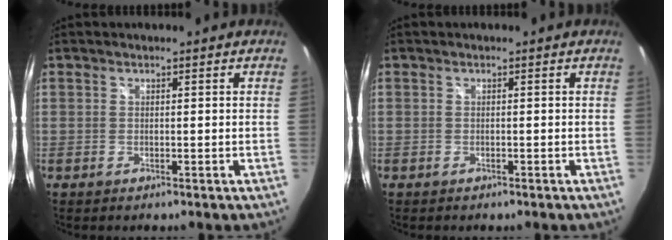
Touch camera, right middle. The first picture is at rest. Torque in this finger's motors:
{"motor_torque": [-0.44, -0.02, -0.03, 0.00]}